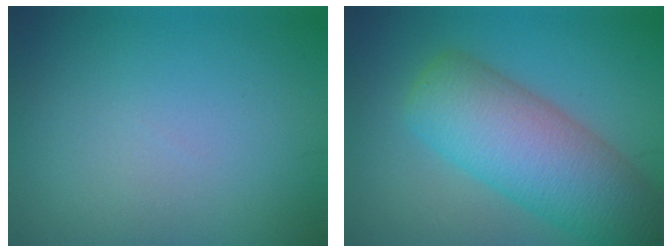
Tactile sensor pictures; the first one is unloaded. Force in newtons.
{"total": 8.8, "press": 8.8, "slide": 0.4}